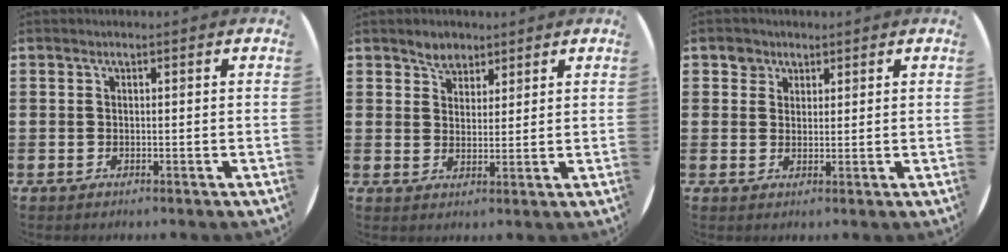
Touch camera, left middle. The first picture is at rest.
{"total": 3.1, "force": [2.7, 1.7, 0.2], "torque": [-0.002, -0.001, 0.051]}
{"total": 2.3, "force": [1.7, 1.6, 0.0], "torque": [0.012, -0.002, 0.031]}